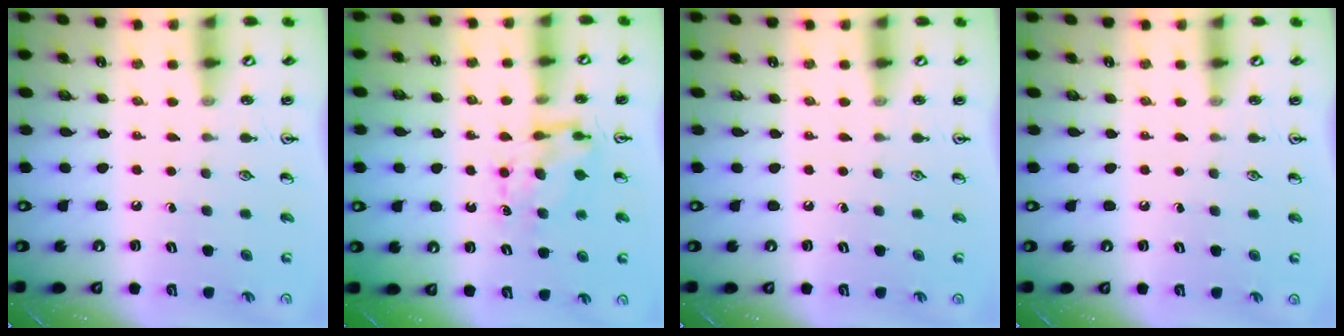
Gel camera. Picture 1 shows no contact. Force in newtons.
{"total": 6.6, "press": 6.5, "slide": 0.6}
{"total": 0.0}
{"total": 0.0}